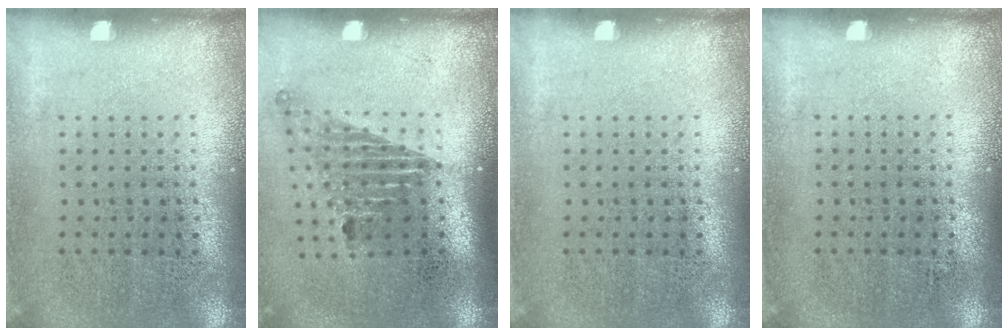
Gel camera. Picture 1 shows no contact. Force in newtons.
{"total": 1.6, "press": 1.1, "slide": 1.2}
{"total": 0.0}
{"total": 0.0}